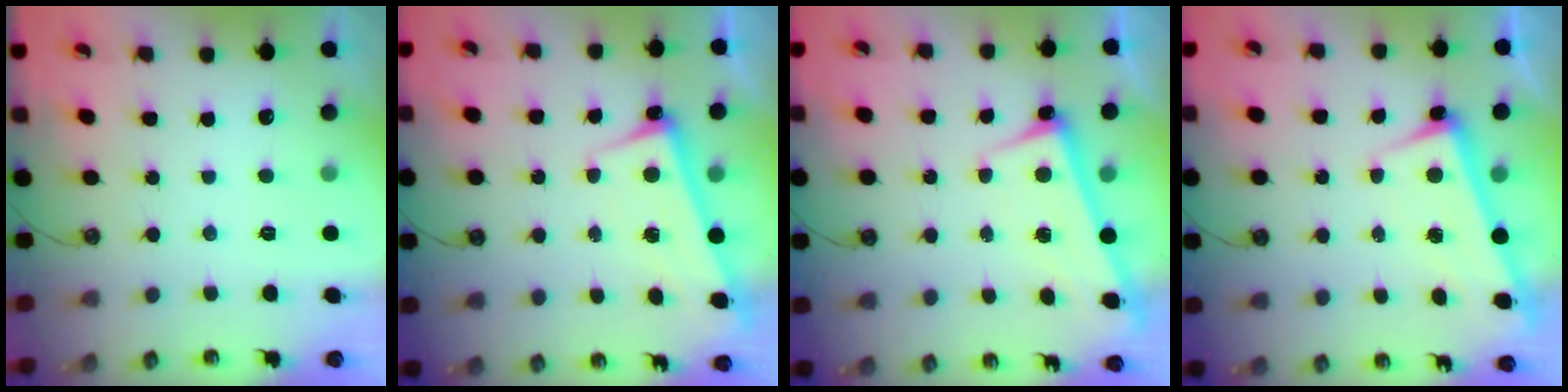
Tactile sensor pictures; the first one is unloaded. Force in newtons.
{"total": 2.6, "press": 2.4, "slide": 0.9}
{"total": 2.8, "press": 2.8, "slide": 0.4}
{"total": 2.6, "press": 2.5, "slide": 0.7}